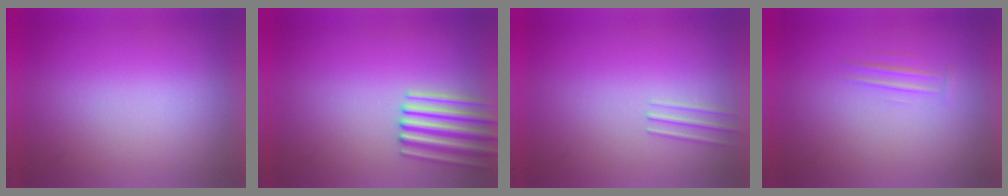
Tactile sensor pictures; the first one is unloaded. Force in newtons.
{"total": 3.4}
{"total": 1.0}
{"total": 1.1}